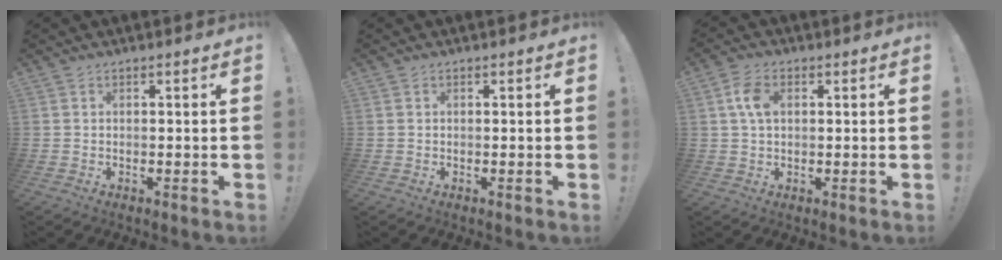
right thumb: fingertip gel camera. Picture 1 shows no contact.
{"total": 0.0}
{"total": 7.0, "force": [1.8, 4.6, 5.0], "torque": [-0.087, 0.003, 0.033]}